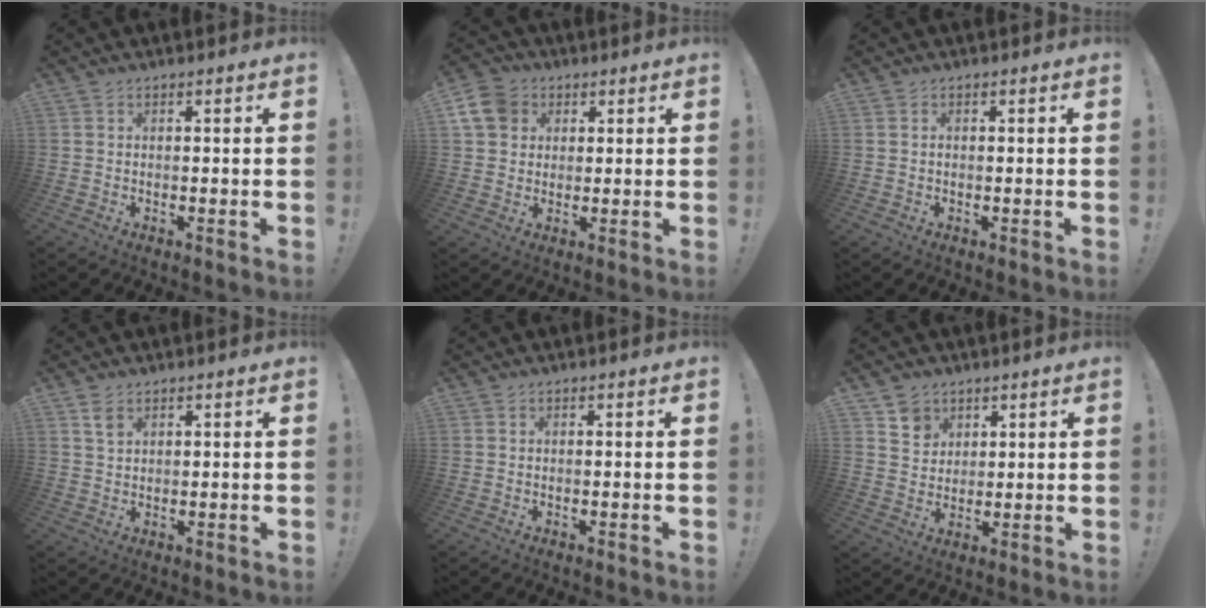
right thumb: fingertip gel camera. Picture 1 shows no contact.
{"total": 9.4, "force": [3.3, 7.8, 4.0], "torque": [-0.074, -0.008, 0.068]}
{"total": 0.0}
{"total": 2.7, "force": [1.6, 1.5, 1.6], "torque": [-0.013, -0.010, 0.026]}
{"total": 0.0}
{"total": 6.4, "force": [3.9, 5.0, 0.7], "torque": [0.000, -0.031, 0.074]}